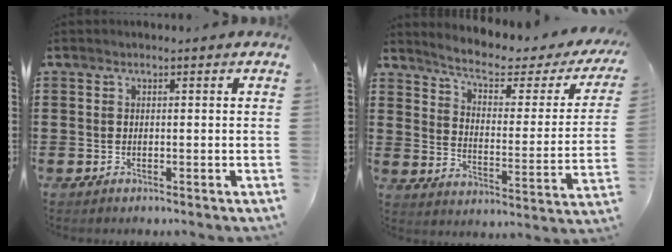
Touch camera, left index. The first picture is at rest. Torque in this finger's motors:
{"motor_torque": [1.32, -0.82, 0.18, 0.03]}